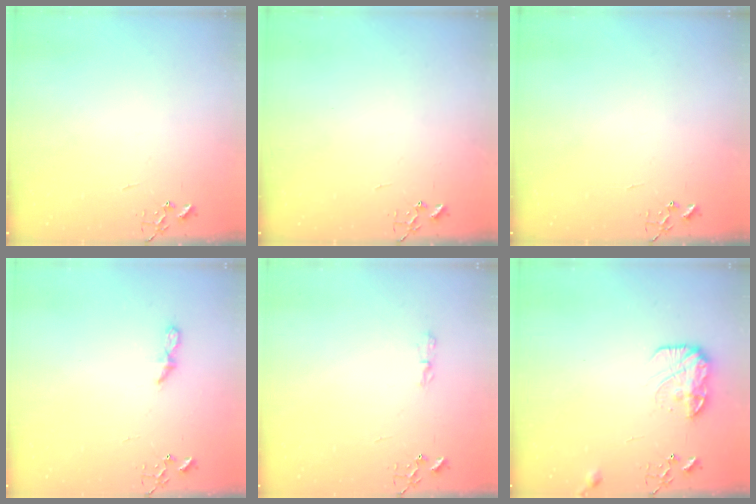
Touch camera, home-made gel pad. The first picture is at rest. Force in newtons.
{"total": 0.0}
{"total": 0.0}
{"total": 5.5, "press": 5.5, "slide": 0.5}
{"total": 3.1, "press": 3.1, "slide": 0.6}
{"total": 11.5, "press": 11.4, "slide": 0.6}